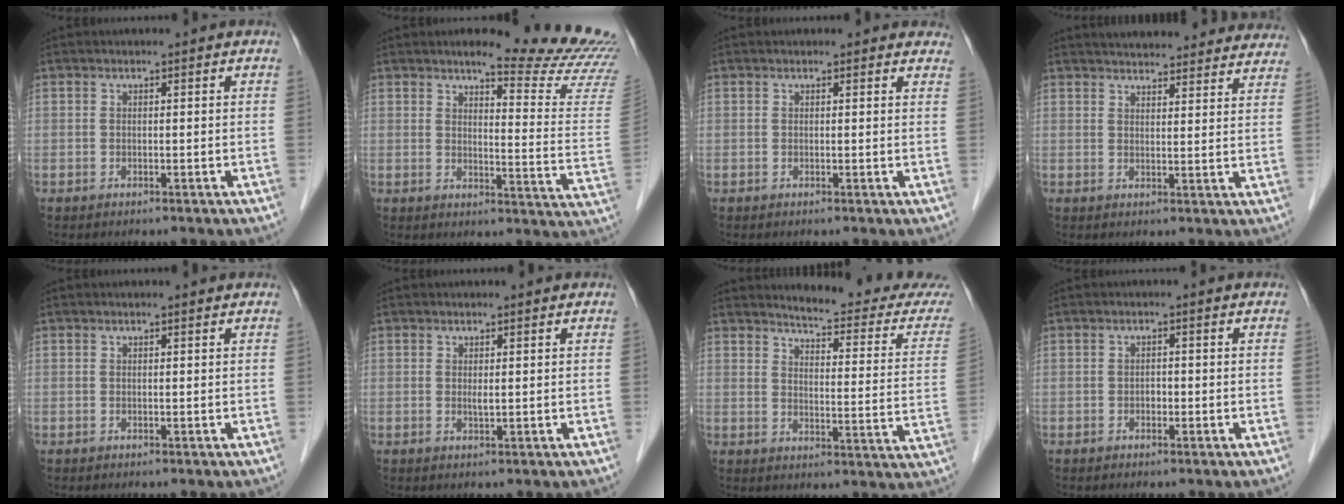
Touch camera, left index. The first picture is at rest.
{"total": 15.4, "force": [14.6, -1.0, 4.7], "torque": [-0.060, -0.120, 0.155]}
{"total": 4.1, "force": [3.8, 1.4, 1.0], "torque": [0.001, 0.002, 0.023]}
{"total": 22.3, "force": [20.9, 4.3, 6.5], "torque": [-0.087, -0.007, 0.246]}
{"total": 0.6, "force": [0.6, 0.0, 0.2], "torque": [-0.010, 0.000, 0.007]}
{"total": 0.9, "force": [0.4, 0.1, 0.9], "torque": [-0.023, -0.002, 0.006]}
{"total": 16.8, "force": [16.2, 0.8, 4.3], "torque": [-0.050, -0.096, 0.175]}
{"total": 0.9, "force": [-0.3, 0.6, 0.6], "torque": [-0.008, 0.003, -0.007]}